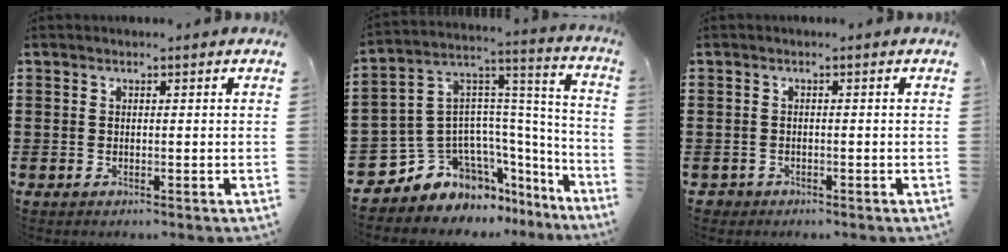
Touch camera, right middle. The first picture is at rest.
{"total": 9.0, "force": [-6.1, 6.3, 1.7], "torque": [-0.072, -0.011, -0.118]}
{"total": 0.9, "force": [-0.7, 0.7, 0.1], "torque": [-0.005, 0.001, -0.016]}